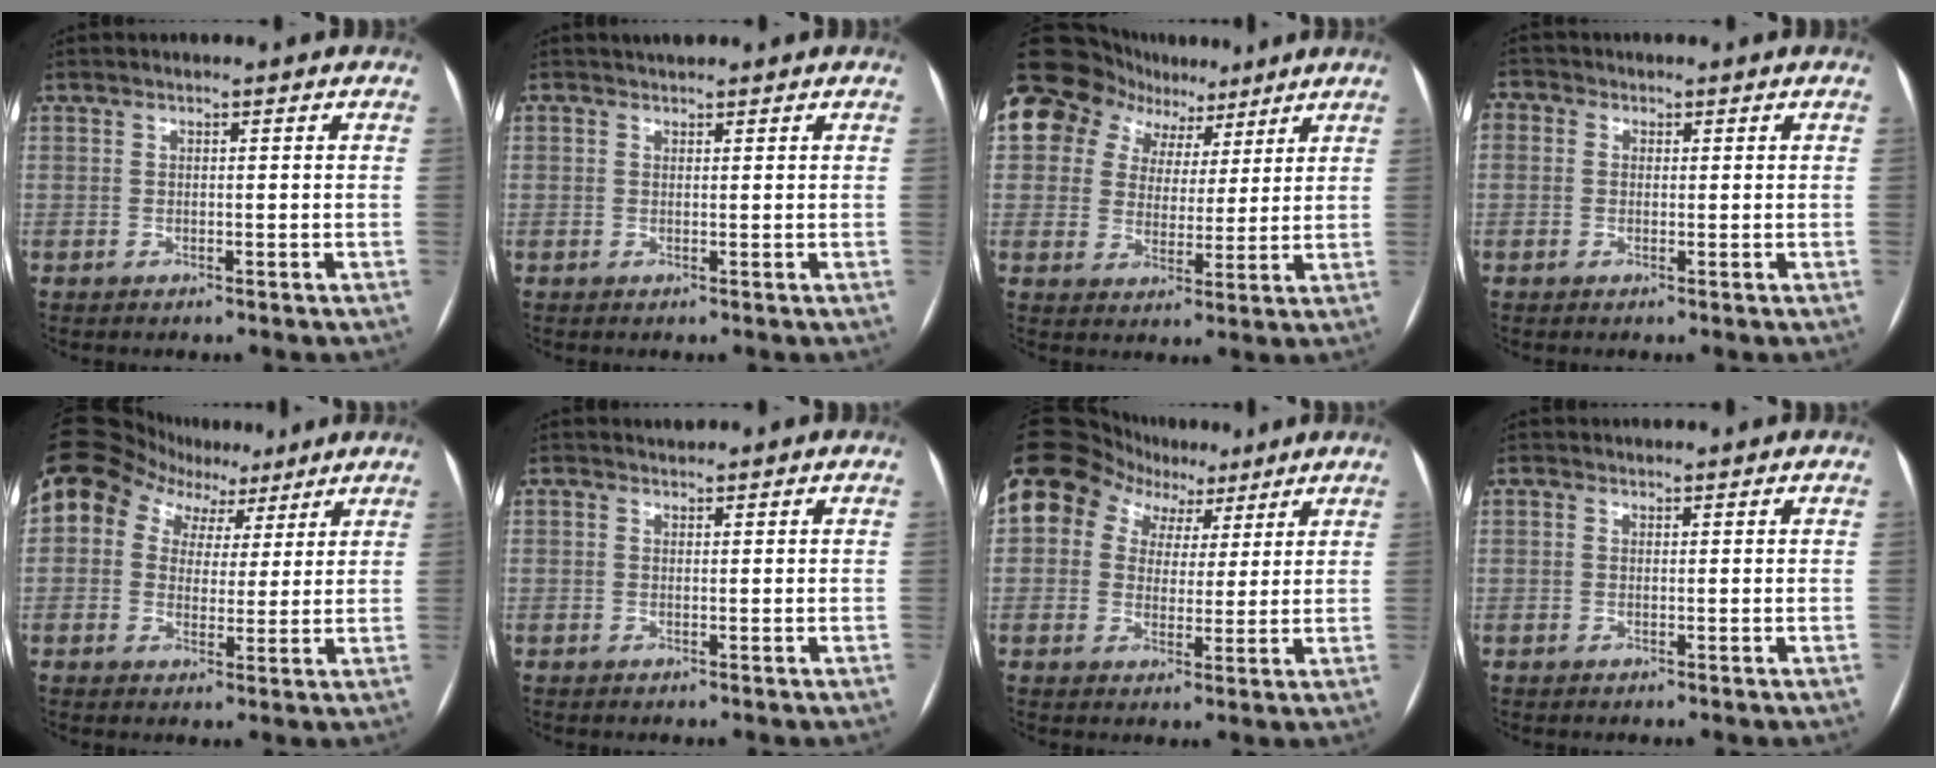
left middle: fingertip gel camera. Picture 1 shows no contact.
{"total": 1.5, "force": [1.3, 0.4, 0.4], "torque": [-0.011, 0.017, 0.025]}
{"total": 13.4, "force": [8.1, 9.6, 4.6], "torque": [-0.081, 0.054, 0.131]}
{"total": 2.7, "force": [0.6, 2.3, 1.3], "torque": [-0.031, 0.019, 0.009]}
{"total": 10.2, "force": [5.9, 7.4, 3.8], "torque": [-0.065, 0.055, 0.093]}
{"total": 0.7, "force": [0.7, 0.1, -0.1], "torque": [-0.010, 0.007, 0.016]}
{"total": 15.1, "force": [8.0, 11.4, 6.0], "torque": [-0.129, 0.072, 0.135]}
{"total": 1.4, "force": [1.3, 0.4, 0.4], "torque": [-0.013, 0.018, 0.019]}